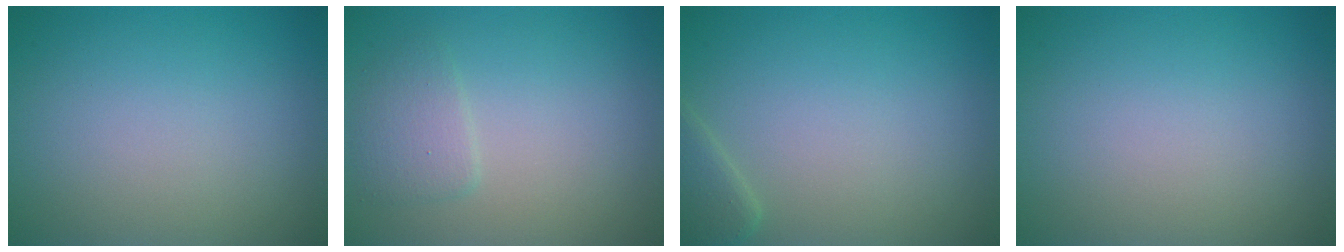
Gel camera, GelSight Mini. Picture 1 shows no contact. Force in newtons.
{"total": 1.8, "press": 1.8, "slide": 0.1}
{"total": 1.8, "press": 1.8, "slide": 0.1}
{"total": 0.0}